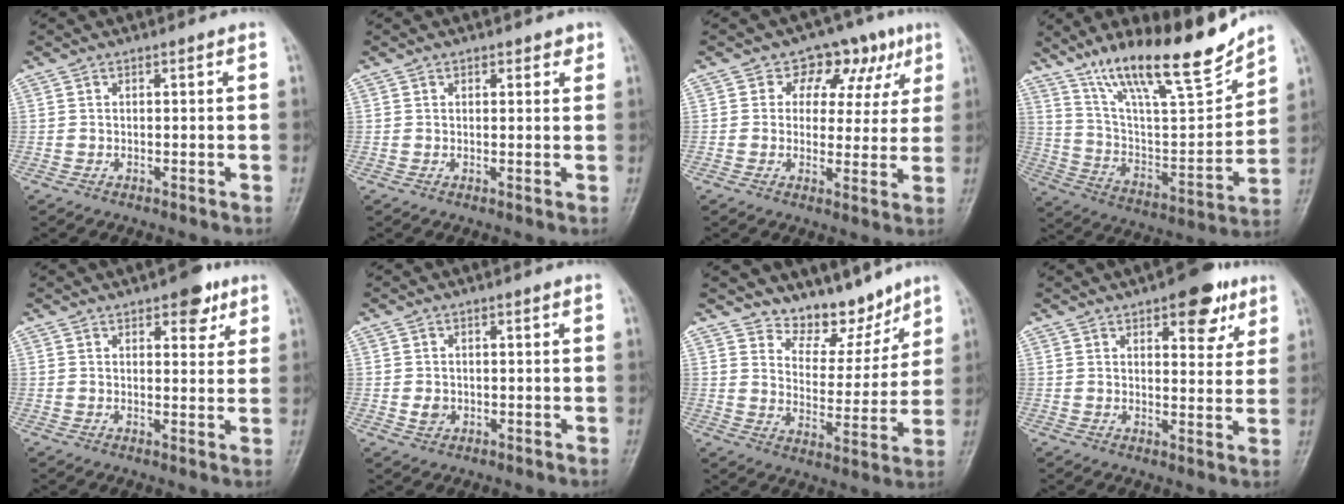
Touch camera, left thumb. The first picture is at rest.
{"total": 2.1, "force": [1.3, 1.3, 1.0], "torque": [0.005, -0.004, 0.012]}
{"total": 10.4, "force": [4.7, 7.6, 5.3], "torque": [-0.008, -0.003, 0.057]}
{"total": 22.1, "force": [16.4, 4.8, 13.9], "torque": [-0.199, -0.076, 0.288]}
{"total": 6.0, "force": [3.5, 2.9, 4.0], "torque": [-0.027, -0.013, 0.040]}
{"total": 2.2, "force": [-0.3, 1.9, 1.1], "torque": [-0.011, 0.001, -0.003]}
{"total": 5.8, "force": [4.9, 3.0, 0.7], "torque": [0.023, -0.040, 0.083]}
{"total": 9.6, "force": [5.5, 4.3, 6.7], "torque": [-0.054, -0.021, 0.068]}